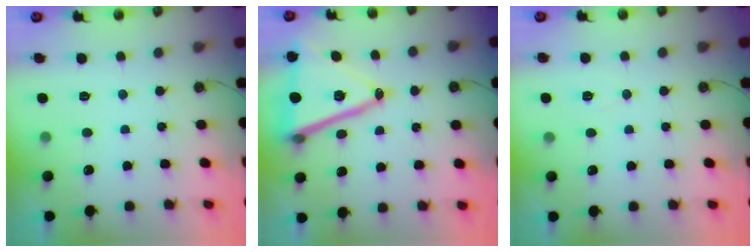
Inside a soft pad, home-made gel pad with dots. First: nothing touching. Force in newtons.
{"total": 17.2, "press": 16.8, "slide": 3.6}
{"total": 6.3, "press": 4.6, "slide": 4.3}